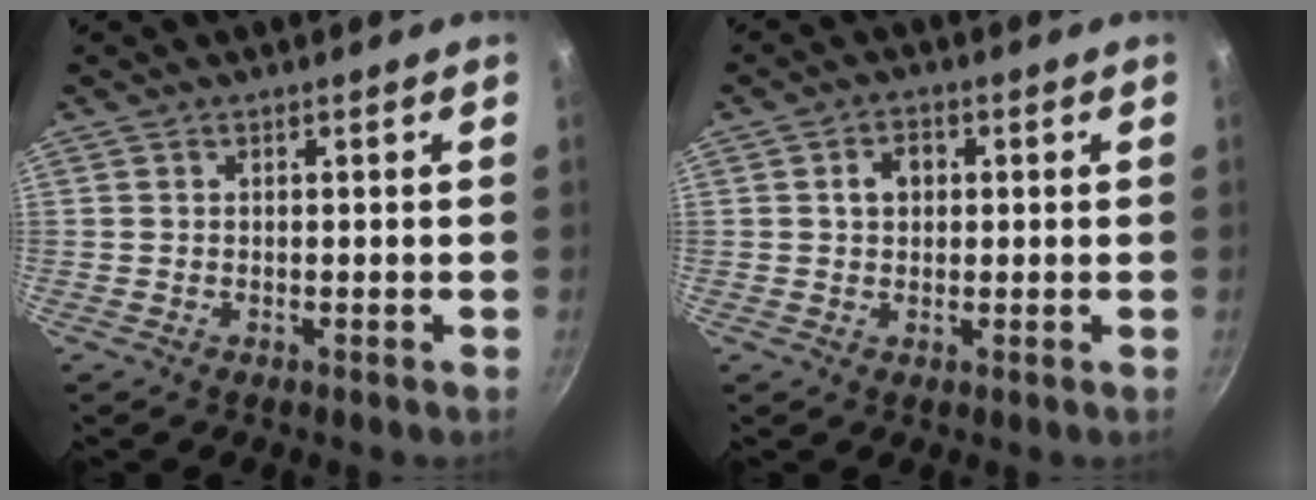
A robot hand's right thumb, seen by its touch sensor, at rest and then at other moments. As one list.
[{"total": 3.8, "force": [0.7, 3.0, 2.3], "torque": [-0.019, 0.009, 0.008]}]